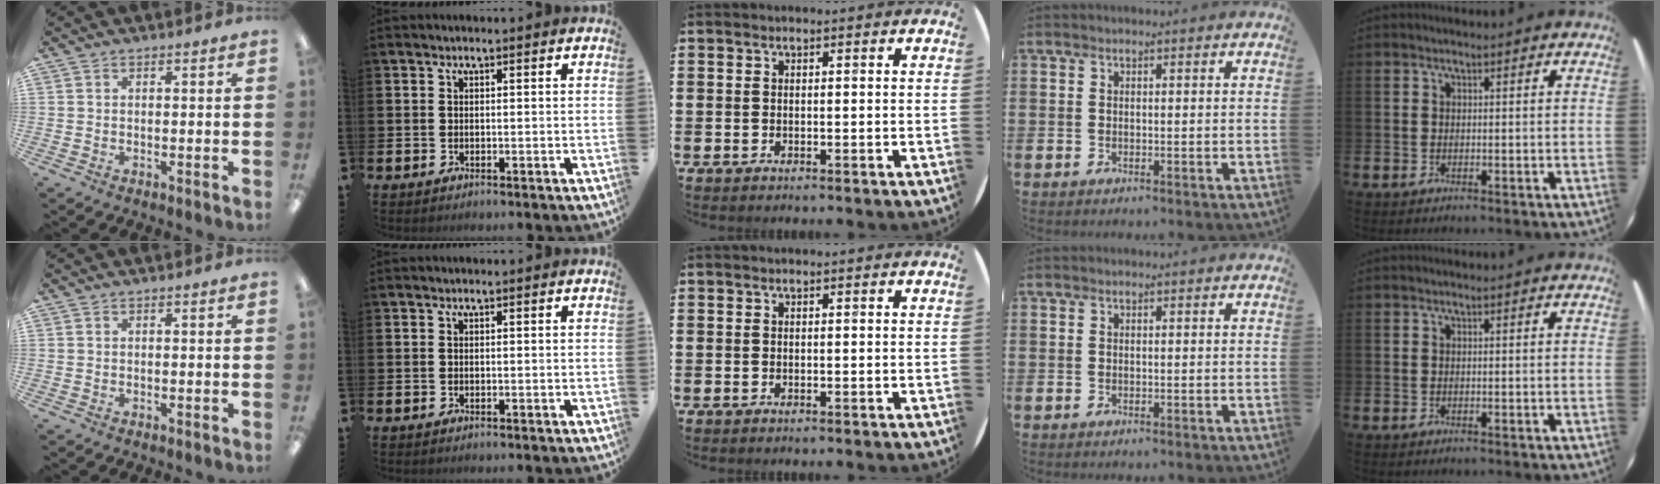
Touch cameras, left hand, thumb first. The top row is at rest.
{}